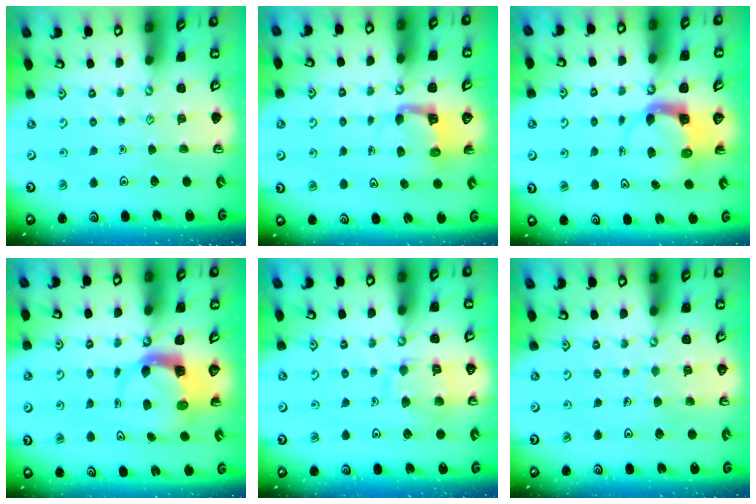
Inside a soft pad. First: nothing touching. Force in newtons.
{"total": 4.2, "press": 4.2, "slide": 0.1}
{"total": 3.7, "press": 3.6, "slide": 0.5}
{"total": 3.9, "press": 3.8, "slide": 0.6}
{"total": 10.7, "press": 10.7, "slide": 0.9}
{"total": 4.0, "press": 4.0, "slide": 0.3}